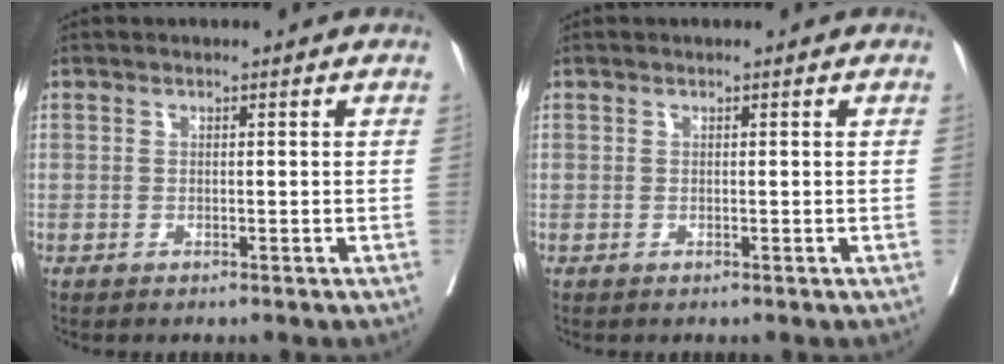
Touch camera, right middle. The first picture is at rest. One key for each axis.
{"total": 0.0}